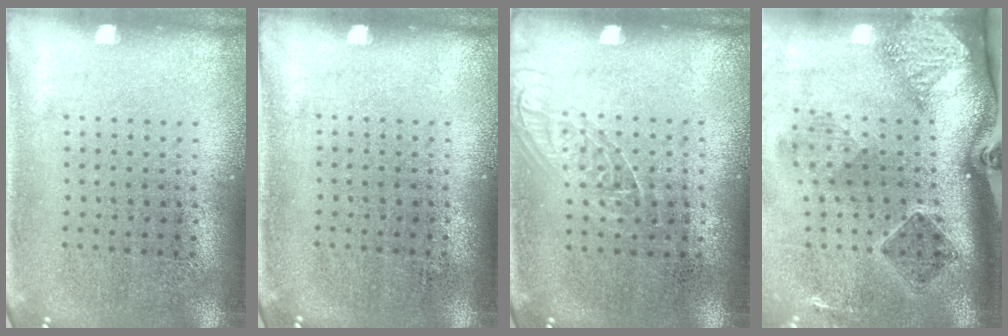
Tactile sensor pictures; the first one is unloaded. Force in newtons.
{"total": 0.0}
{"total": 1.2, "press": 1.1, "slide": 0.5}
{"total": 2.9, "press": 1.9, "slide": 2.2}